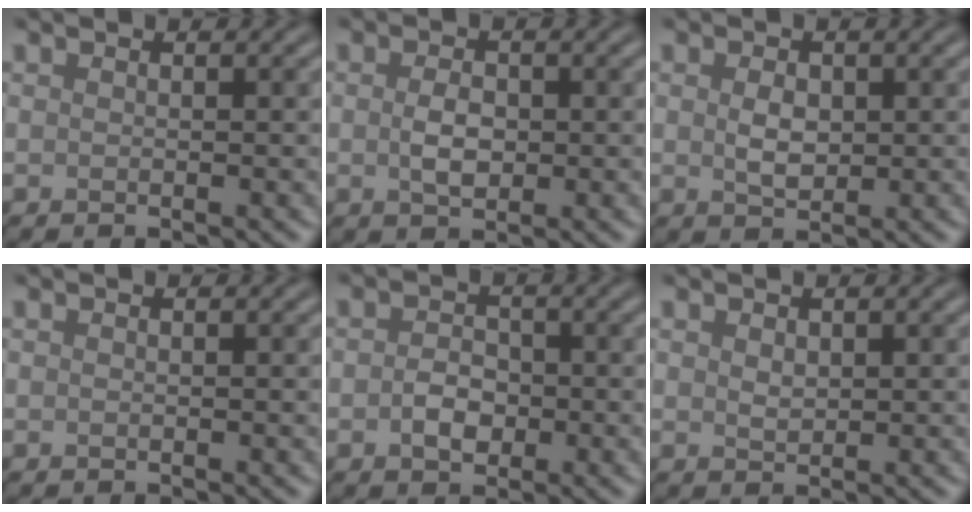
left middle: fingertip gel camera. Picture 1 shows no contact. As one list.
[{"total": 2.5, "force": [-0.1, 1.6, 2.0], "torque": [-0.039, -0.001, -0.001]}, {"total": 2.3, "force": [0.2, 1.5, 1.7], "torque": [-0.035, -0.002, 0.007]}, {"total": 0.0}, {"total": 2.5, "force": [-0.6, 1.8, 1.6], "torque": [-0.028, 0.000, -0.015]}, {"total": 1.1, "force": [0.5, 0.7, 0.7], "torque": [-0.014, -0.002, 0.012]}]